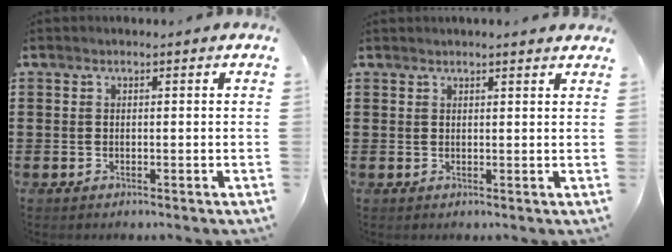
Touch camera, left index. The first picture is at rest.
{"total": 1.3, "force": [1.3, 0.0, 0.4], "torque": [-0.010, 0.000, 0.024]}